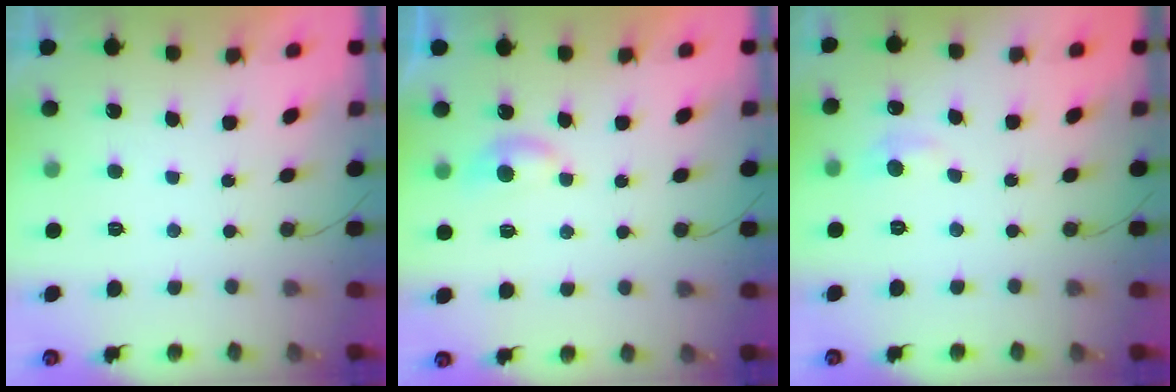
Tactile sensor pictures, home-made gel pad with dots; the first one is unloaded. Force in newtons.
{"total": 5.3, "press": 5.2, "slide": 0.6}
{"total": 5.6, "press": 5.5, "slide": 0.8}